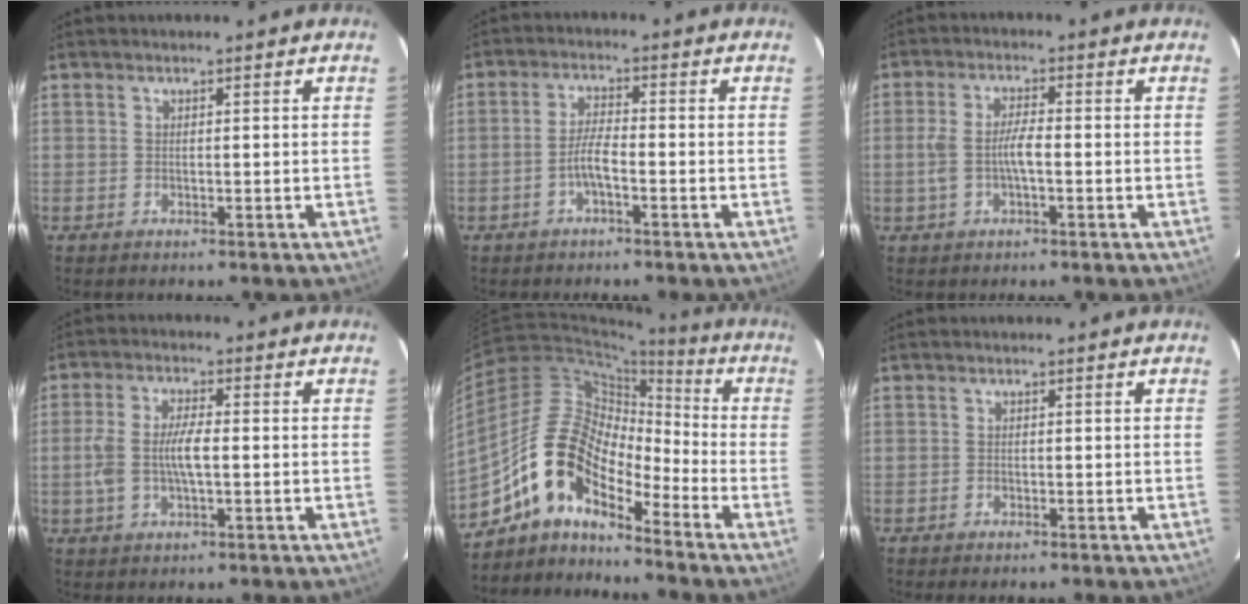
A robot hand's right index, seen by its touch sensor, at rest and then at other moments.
{"total": 3.5, "force": [-1.9, 0.7, 2.9], "torque": [-0.064, 0.005, -0.036]}
{"total": 5.1, "force": [-1.2, 1.4, 4.7], "torque": [-0.099, 0.006, -0.020]}
{"total": 6.9, "force": [-0.8, 2.4, 6.4], "torque": [-0.133, 0.006, -0.015]}
{"total": 12.8, "force": [-9.4, 5.3, 6.9], "torque": [-0.115, 0.019, -0.194]}
{"total": 0.6, "force": [-0.6, 0.3, 0.2], "torque": [-0.005, 0.001, -0.012]}